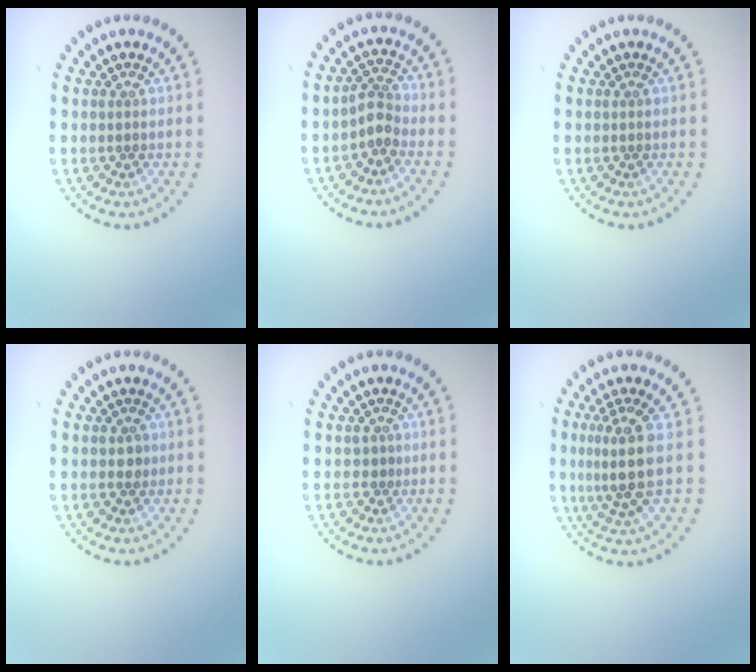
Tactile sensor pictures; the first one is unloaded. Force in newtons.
{"total": 2.0, "press": 1.6, "slide": 1.3}
{"total": 0.0}
{"total": 0.8, "press": 0.8, "slide": 0.3}
{"total": 0.6, "press": 0.2, "slide": 0.5}
{"total": 3.9, "press": 3.3, "slide": 2.1}